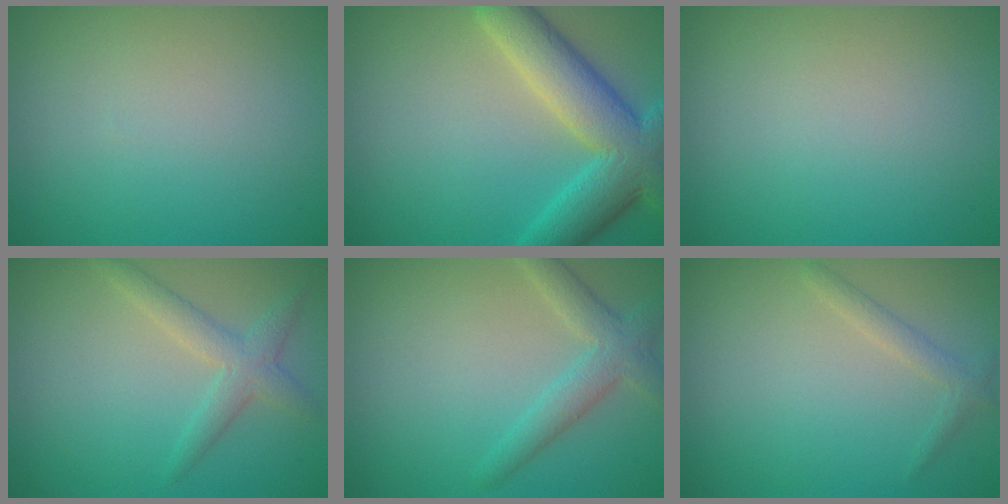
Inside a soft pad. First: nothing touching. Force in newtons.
{"total": 7.7, "press": 7.7, "slide": 0.4}
{"total": 0.0}
{"total": 2.5, "press": 2.5, "slide": 0.0}
{"total": 3.1, "press": 3.1, "slide": 0.1}
{"total": 1.3, "press": 1.3, "slide": 0.1}